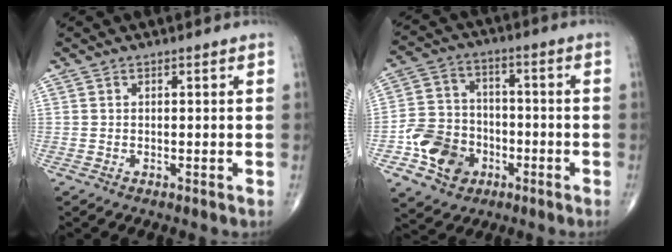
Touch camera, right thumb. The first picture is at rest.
{"total": 11.9, "force": [-4.6, 9.6, 5.4], "torque": [-0.069, 0.025, -0.081]}